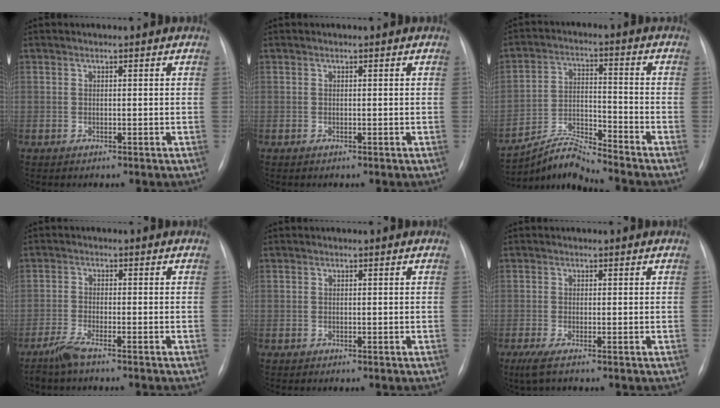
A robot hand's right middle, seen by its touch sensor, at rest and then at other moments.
{"total": 0.0}
{"total": 7.4, "force": [-7.2, -1.4, 0.9], "torque": [-0.029, 0.009, -0.131]}
{"total": 3.3, "force": [-2.7, -0.1, 1.9], "torque": [-0.050, -0.008, -0.059]}
{"total": 0.0}
{"total": 2.1, "force": [-1.2, 0.0, 1.7], "torque": [-0.042, -0.011, -0.025]}